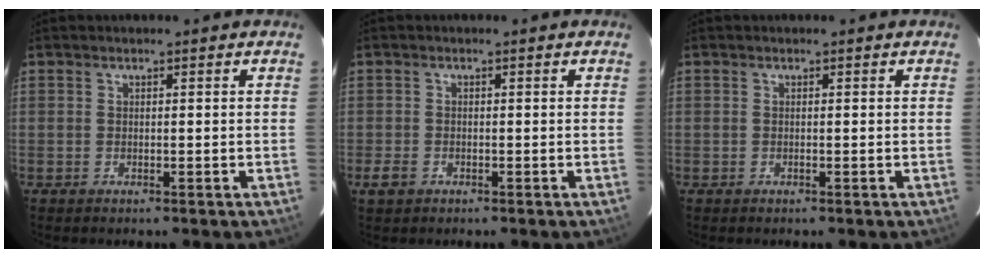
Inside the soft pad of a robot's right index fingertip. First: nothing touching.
{"total": 1.9, "force": [-0.9, 1.5, 0.8], "torque": [-0.020, 0.001, -0.012]}
{"total": 0.0}